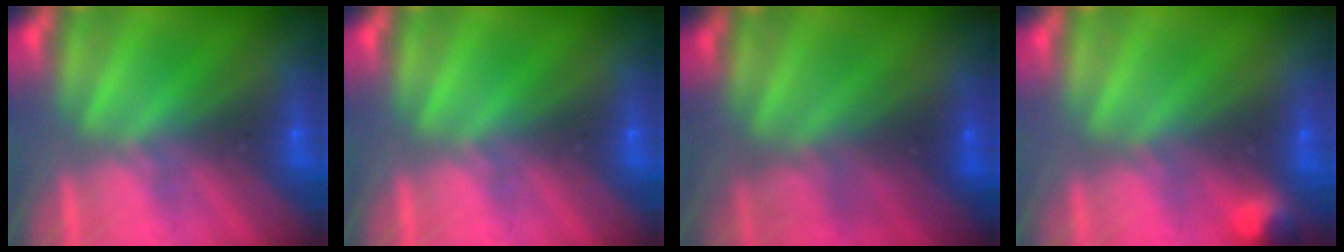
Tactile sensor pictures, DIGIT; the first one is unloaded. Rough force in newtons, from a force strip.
{"total": 0.0}
{"total": 2.6}
{"total": 2.9}